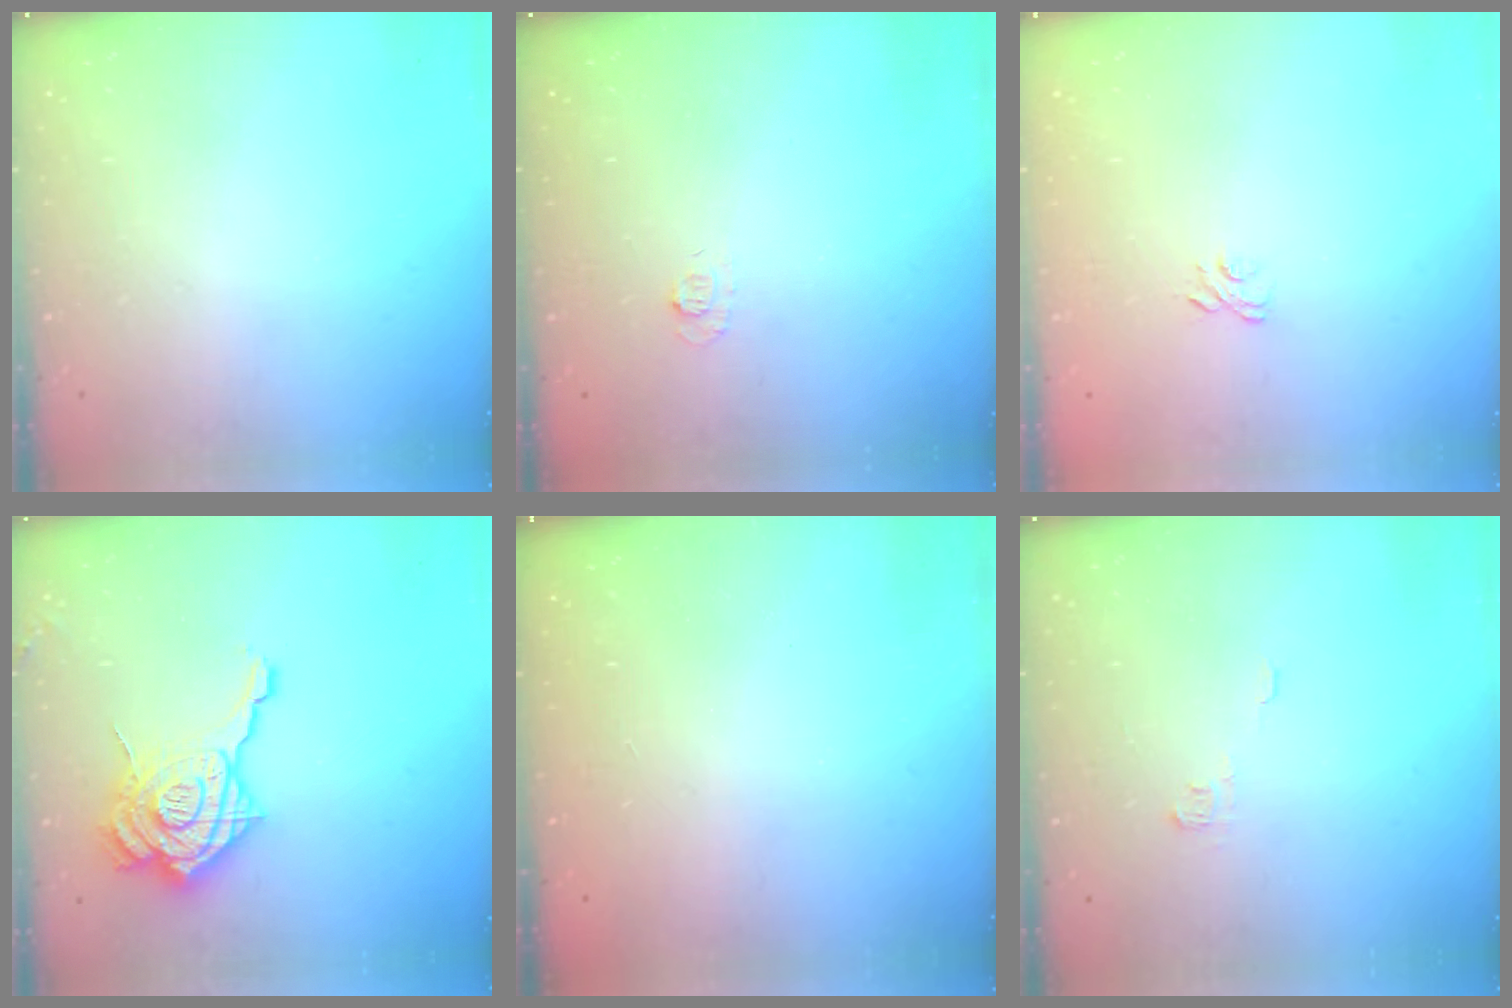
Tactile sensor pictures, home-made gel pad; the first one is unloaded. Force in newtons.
{"total": 3.7, "press": 3.6, "slide": 1.0}
{"total": 5.2, "press": 5.1, "slide": 1.3}
{"total": 19.5, "press": 19.4, "slide": 2.0}
{"total": 2.3, "press": 2.2, "slide": 0.8}
{"total": 2.8, "press": 2.8, "slide": 0.4}